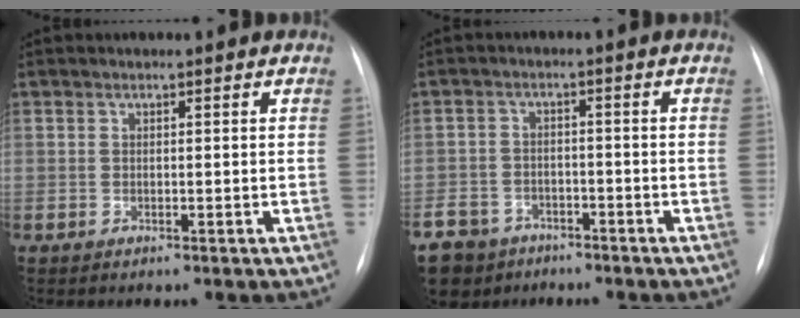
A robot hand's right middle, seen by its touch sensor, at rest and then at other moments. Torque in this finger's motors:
{"motor_torque": [1.07, -1.07, 0.86, 0.19]}